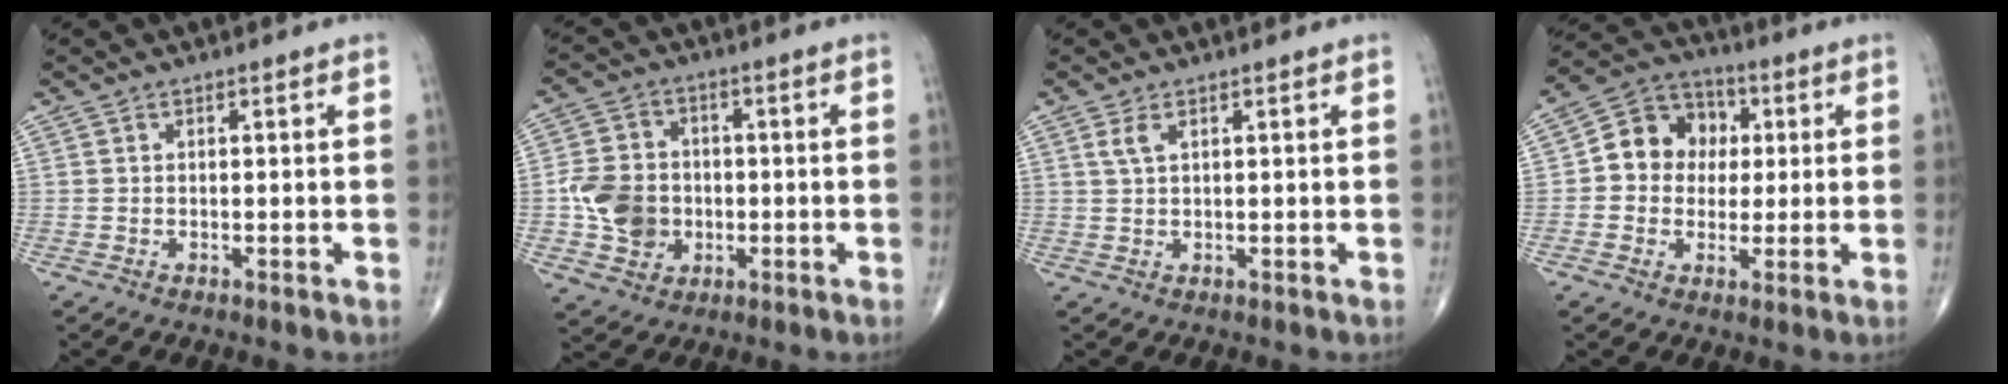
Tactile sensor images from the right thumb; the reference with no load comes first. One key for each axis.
{"total": 9.9, "fx": -1.3, "fy": 8.3, "fz": 5.1, "tx": -0.071, "ty": 0.011, "tz": -0.024}
{"total": 2.0, "fx": 0.9, "fy": 0.8, "fz": 1.5, "tx": -0.038, "ty": 0.006, "tz": 0.025}
{"total": 10.5, "fx": 1.1, "fy": 9.1, "fz": 5.2, "tx": -0.043, "ty": 0.022, "tz": 0.006}